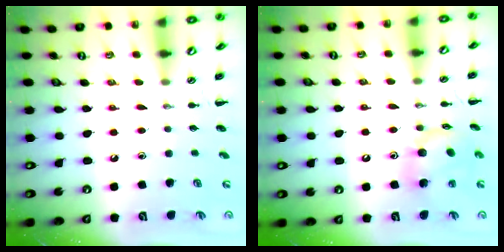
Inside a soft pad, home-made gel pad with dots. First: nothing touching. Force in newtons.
{"total": 14.2, "press": 14.1, "slide": 1.7}